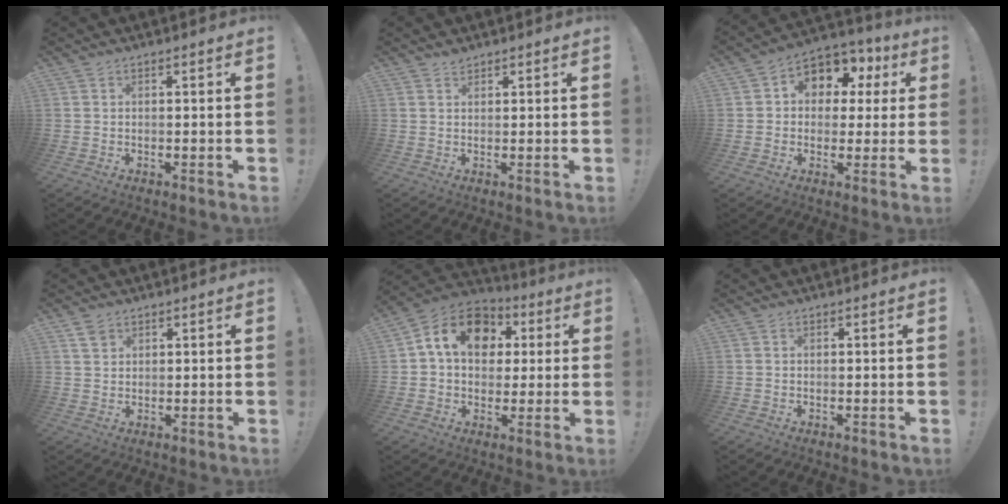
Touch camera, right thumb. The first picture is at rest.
{"total": 1.6, "force": [1.5, 0.5, 0.3], "torque": [0.006, -0.009, 0.026]}
{"total": 8.4, "force": [3.1, 6.9, 3.7], "torque": [-0.048, -0.027, 0.059]}
{"total": 2.8, "force": [1.9, 2.0, 0.7], "torque": [-0.001, -0.012, 0.033]}
{"total": 15.4, "force": [4.6, 11.5, 9.1], "torque": [-0.135, 0.002, 0.087]}
{"total": 0.0}